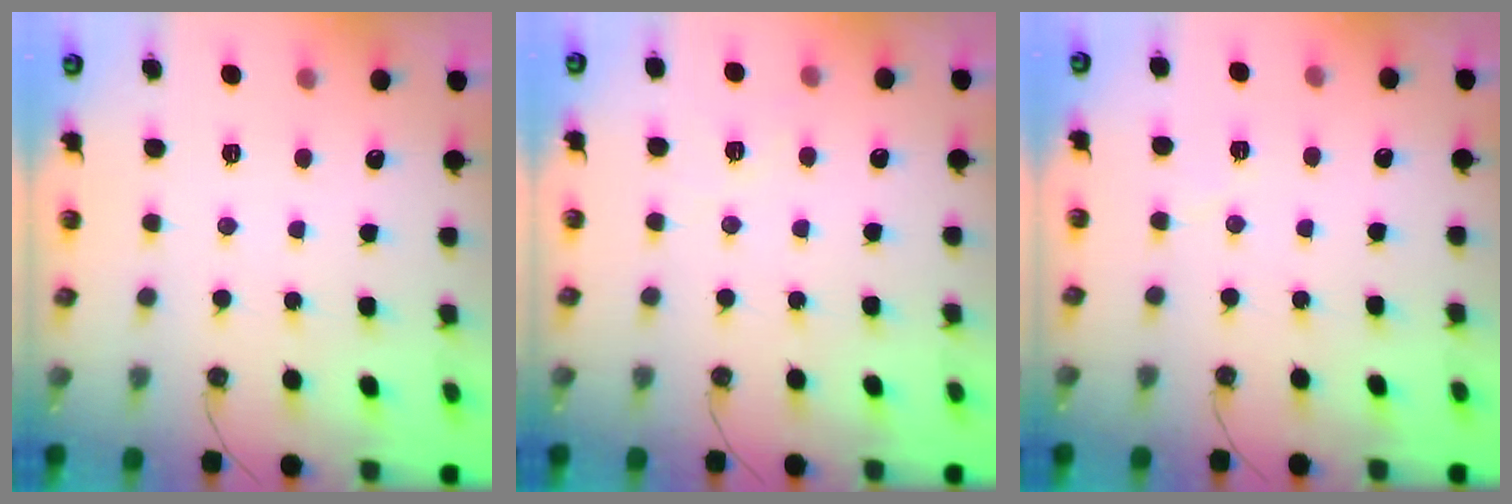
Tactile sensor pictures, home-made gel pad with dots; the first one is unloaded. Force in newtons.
{"total": 4.4, "press": 3.8, "slide": 2.3}
{"total": 3.0, "press": 2.4, "slide": 1.7}